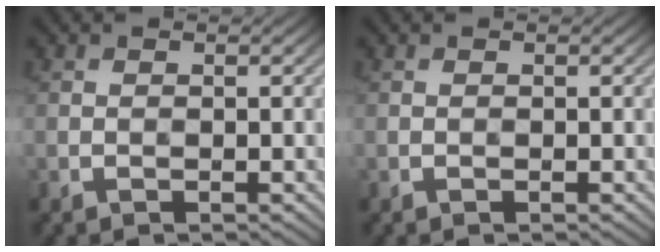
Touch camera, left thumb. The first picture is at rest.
{"total": 0.0}